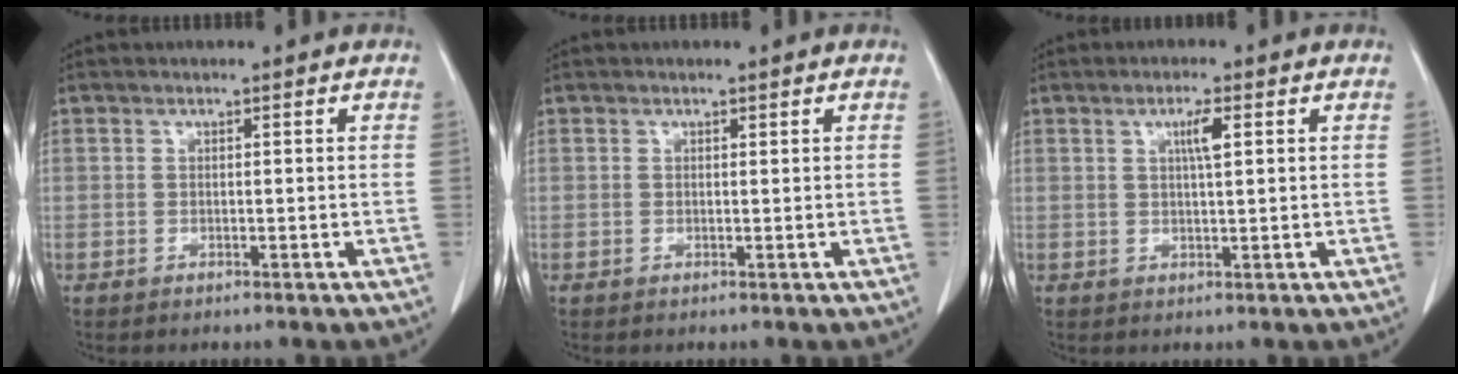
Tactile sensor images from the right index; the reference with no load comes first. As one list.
[{"total": 0.0}, {"total": 3.0, "force": [1.0, 0.1, 2.8], "torque": [-0.048, 0.000, 0.017]}]